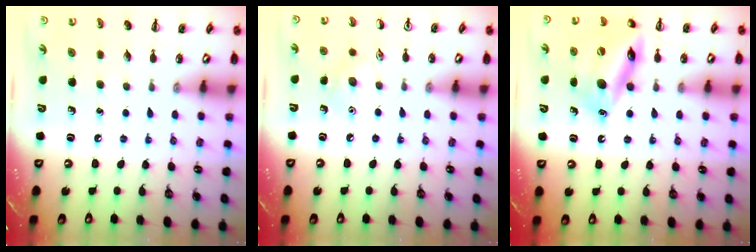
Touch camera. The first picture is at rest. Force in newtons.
{"total": 7.0, "press": 6.8, "slide": 2.0}
{"total": 16.1, "press": 16.0, "slide": 1.9}